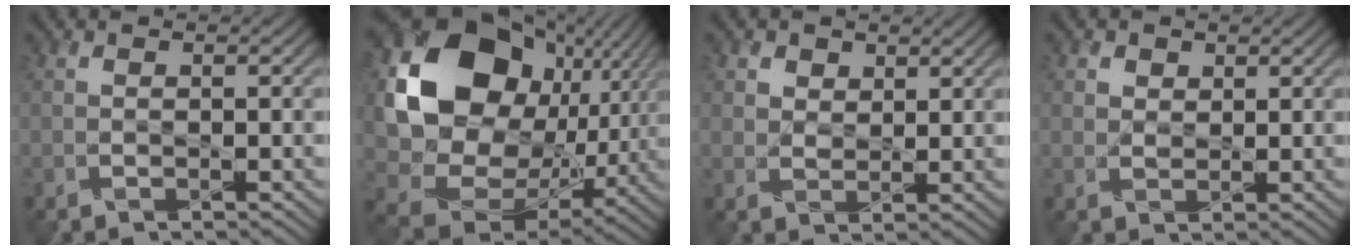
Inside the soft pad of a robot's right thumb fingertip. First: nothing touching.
{"total": 20.7, "force": [3.8, 16.1, 12.5], "torque": [-0.285, -0.020, 0.102]}
{"total": 3.2, "force": [2.1, 2.1, 1.1], "torque": [-0.031, -0.009, 0.043]}
{"total": 2.1, "force": [1.4, 1.5, 0.6], "torque": [-0.019, -0.007, 0.028]}